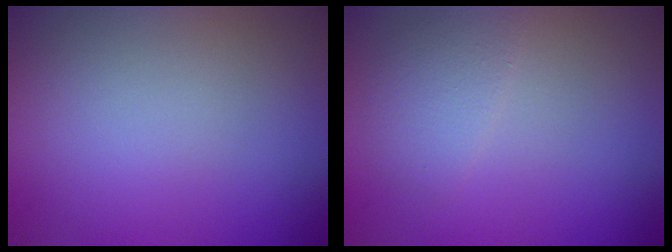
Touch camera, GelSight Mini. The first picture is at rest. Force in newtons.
{"total": 2.0, "press": 2.0, "slide": 0.1}